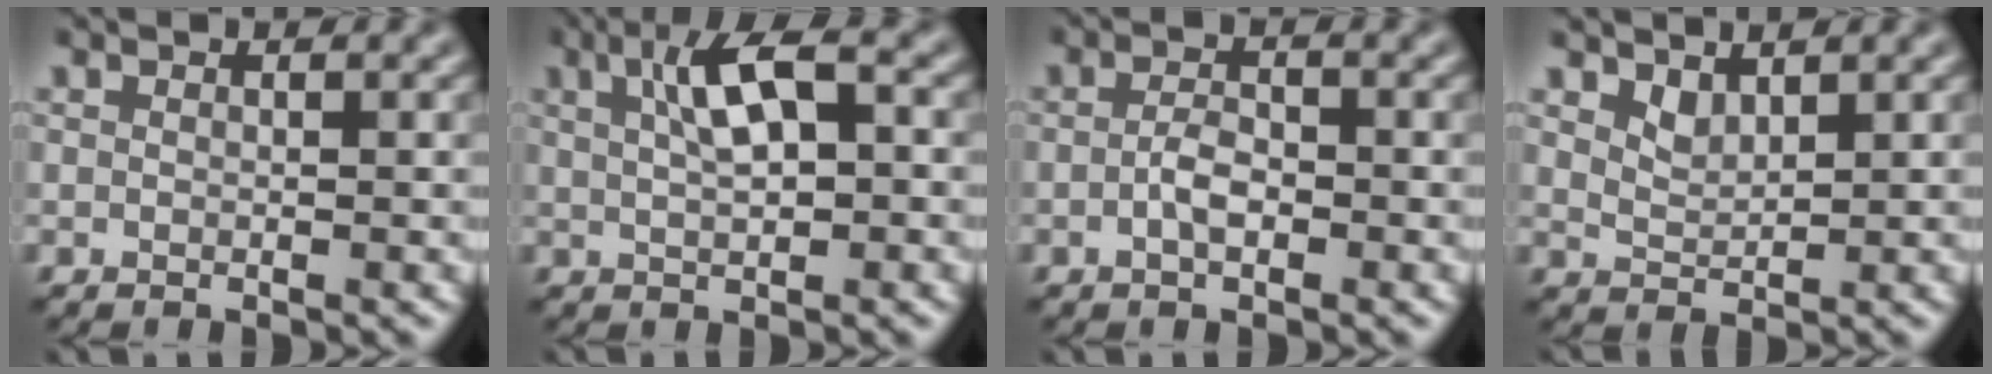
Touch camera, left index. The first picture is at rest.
{"total": 5.1, "force": [1.5, 1.7, 4.5], "torque": [-0.087, 0.007, 0.023]}
{"total": 1.9, "force": [-0.8, 0.8, 1.5], "torque": [-0.036, -0.001, -0.019]}
{"total": 1.4, "force": [1.2, 0.6, 0.5], "torque": [-0.020, -0.010, 0.028]}